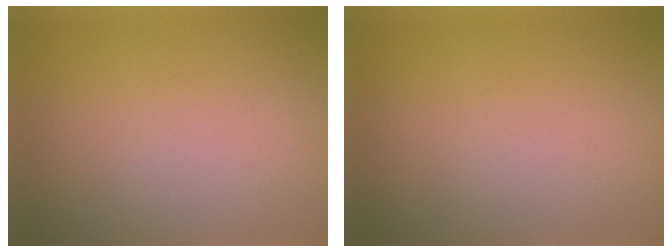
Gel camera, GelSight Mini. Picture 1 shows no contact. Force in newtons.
{"total": 0.0}